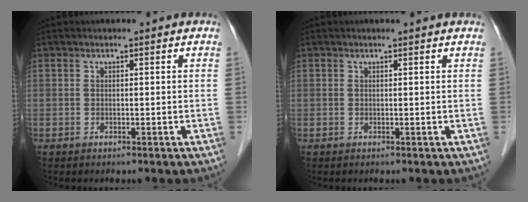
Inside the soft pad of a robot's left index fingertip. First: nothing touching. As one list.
[{"total": 1.0, "force": [1.0, 0.0, 0.2], "torque": [-0.014, 0.005, 0.011]}]